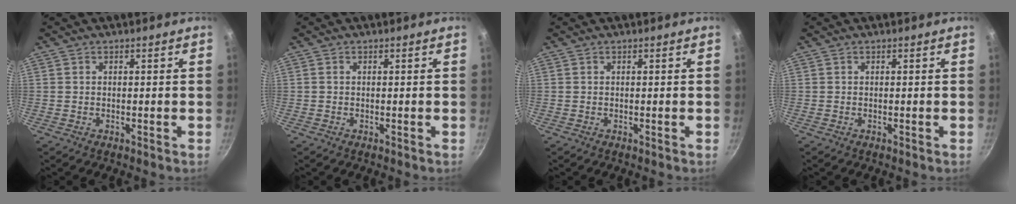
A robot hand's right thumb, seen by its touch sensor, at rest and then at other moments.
{"total": 0.0}
{"total": 0.0}
{"total": 0.0}